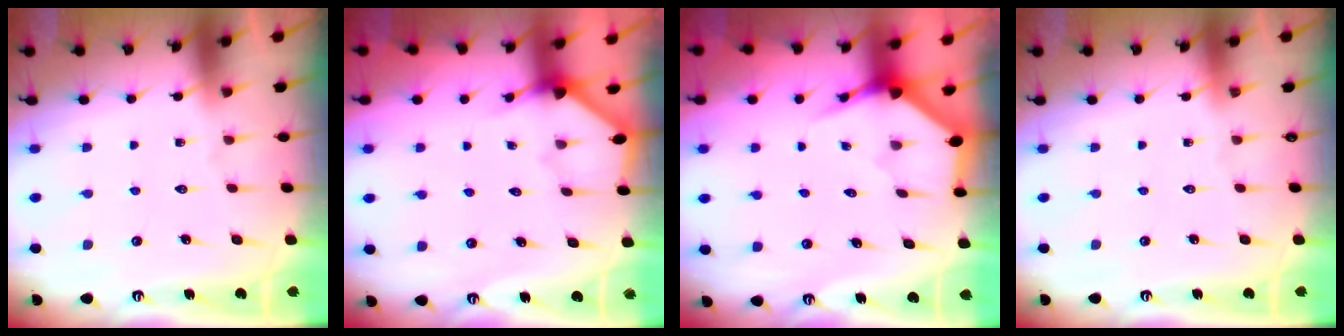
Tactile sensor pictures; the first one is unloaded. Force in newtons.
{"total": 2.9, "press": 2.8, "slide": 0.4}
{"total": 3.5, "press": 3.5, "slide": 0.1}
{"total": 0.0}